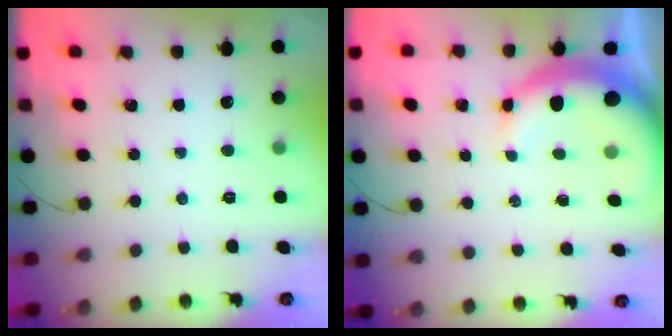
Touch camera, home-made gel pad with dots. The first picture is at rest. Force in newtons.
{"total": 7.8, "press": 7.7, "slide": 1.4}